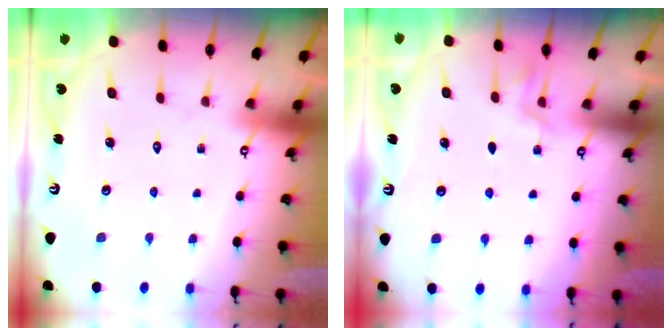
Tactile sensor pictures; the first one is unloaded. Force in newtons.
{"total": 2.5, "press": 1.7, "slide": 1.7}